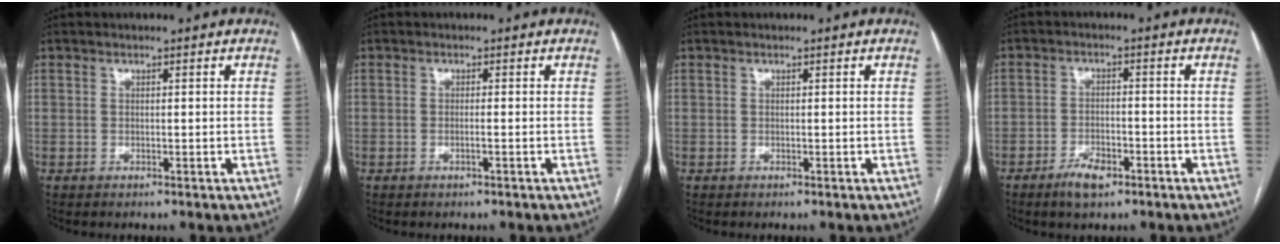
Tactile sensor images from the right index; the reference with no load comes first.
{"total": 1.0, "force": [-0.4, -0.2, 0.9], "torque": [-0.017, 0.000, -0.006]}
{"total": 0.0}
{"total": 4.4, "force": [-2.9, 1.7, 2.9], "torque": [-0.058, 0.001, -0.046]}